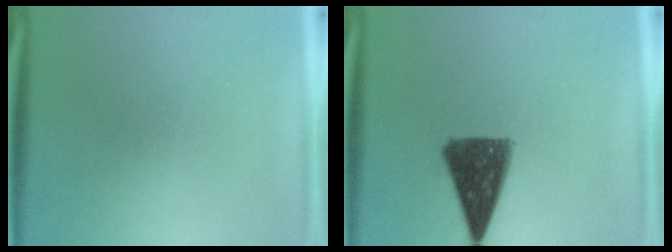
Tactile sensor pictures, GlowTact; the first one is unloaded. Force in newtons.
{"total": 11.5}